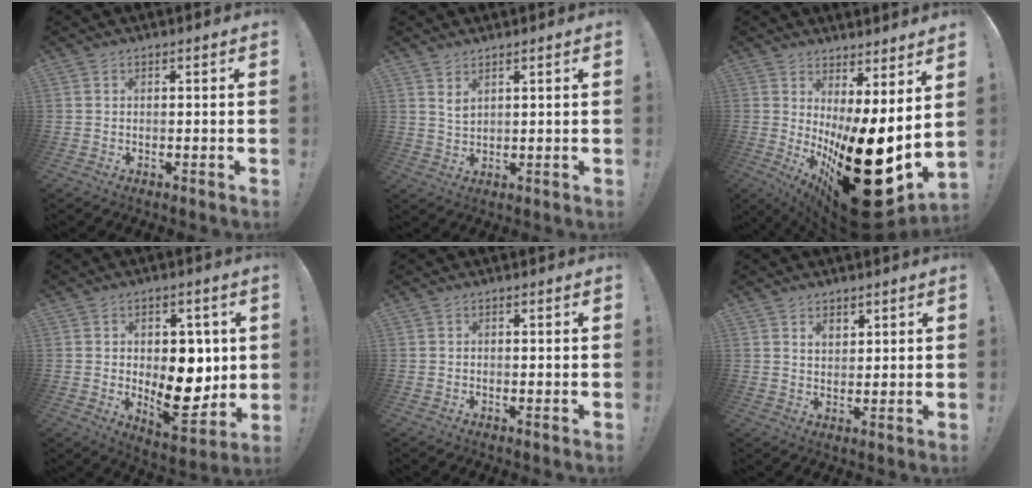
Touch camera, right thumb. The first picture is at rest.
{"total": 3.1, "force": [2.3, 1.1, 1.8], "torque": [-0.028, -0.017, 0.039]}
{"total": 21.8, "force": [-5.7, 6.1, 20.1], "torque": [-0.270, -0.017, -0.073]}
{"total": 14.1, "force": [-0.3, 9.4, 10.5], "torque": [-0.115, -0.013, 0.001]}
{"total": 0.0}
{"total": 3.4, "force": [2.4, 2.3, 1.0], "torque": [-0.009, -0.017, 0.043]}